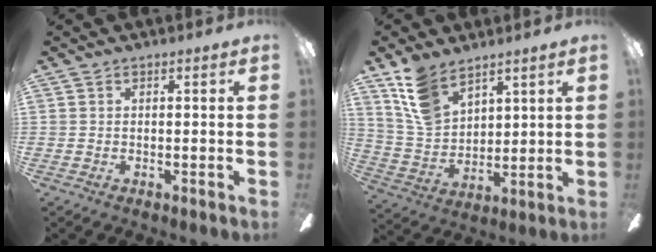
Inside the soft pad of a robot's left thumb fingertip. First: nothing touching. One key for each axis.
{"total": 12.0, "fx": 9.0, "fy": 6.6, "fz": 4.5, "tx": -0.107, "ty": -0.037, "tz": 0.179}